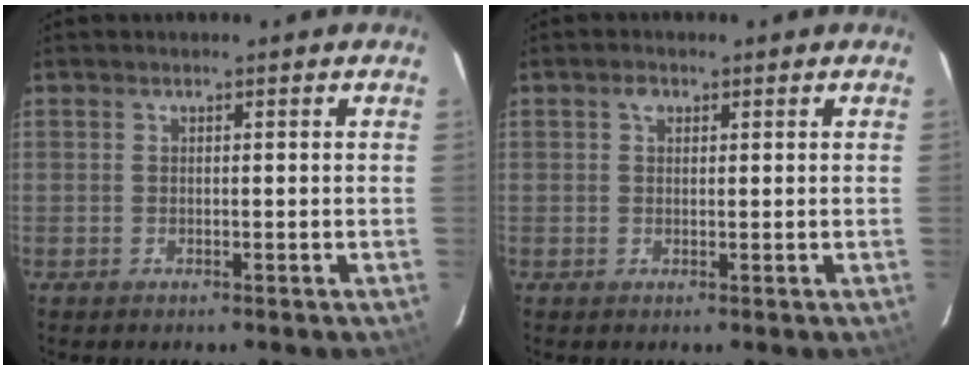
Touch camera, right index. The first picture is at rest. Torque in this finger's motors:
{"motor_torque": [0.17, -0.04, 0.07, 0.03]}